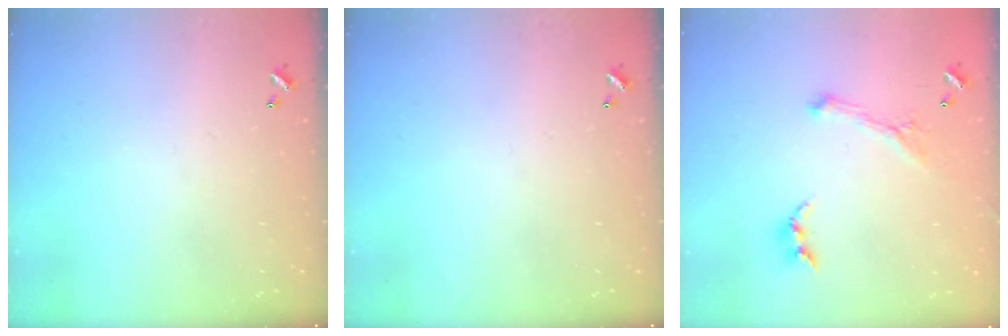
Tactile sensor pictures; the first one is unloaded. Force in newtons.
{"total": 0.0}
{"total": 0.7, "press": 0.6, "slide": 0.3}